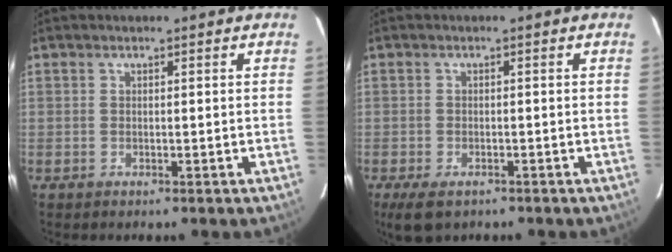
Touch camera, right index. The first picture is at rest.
{"total": 4.5, "force": [-3.0, 2.2, 2.4], "torque": [-0.049, -0.009, -0.043]}